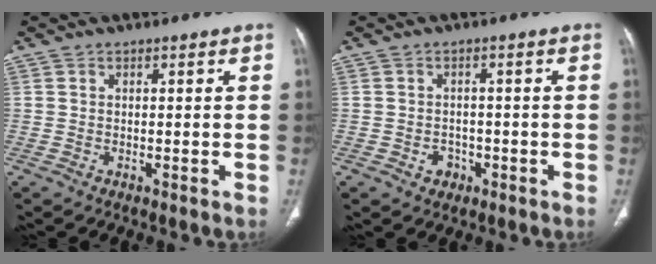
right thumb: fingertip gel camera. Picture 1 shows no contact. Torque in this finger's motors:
{"motor_torque": [-0.23, 0.05, 0.03, 0.29, 0.06]}